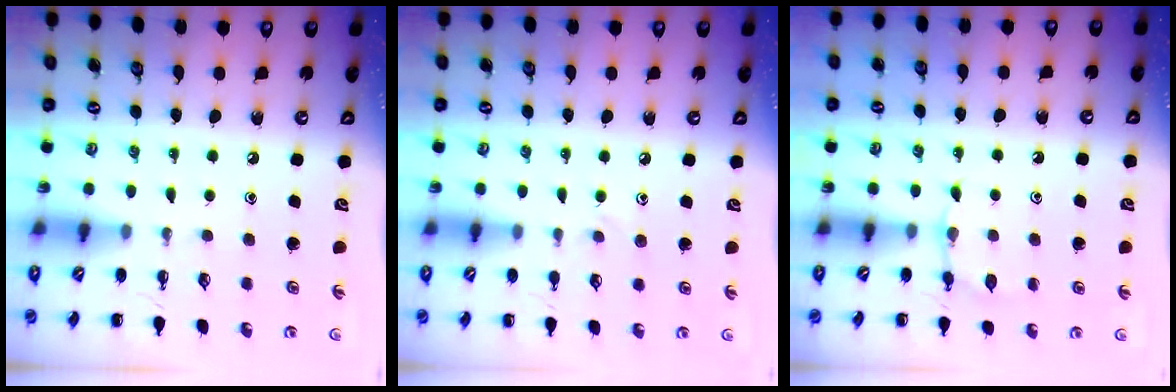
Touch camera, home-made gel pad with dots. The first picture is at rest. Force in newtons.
{"total": 4.2, "press": 3.9, "slide": 1.5}
{"total": 4.8, "press": 4.6, "slide": 1.3}